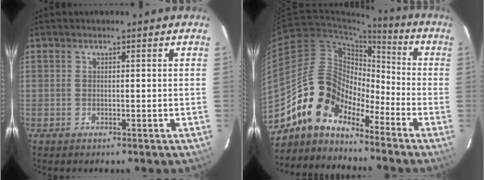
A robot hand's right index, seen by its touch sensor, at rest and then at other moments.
{"total": 11.9, "force": [-9.6, 5.6, 4.2], "torque": [-0.071, 0.033, -0.193]}